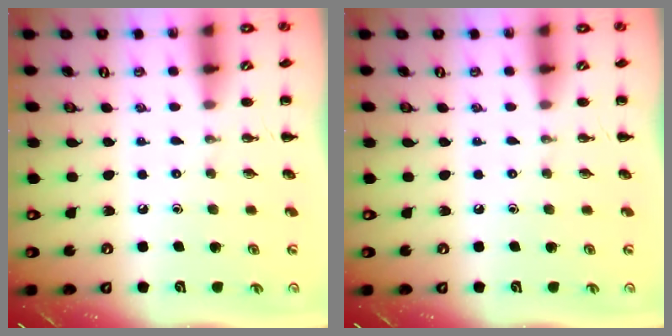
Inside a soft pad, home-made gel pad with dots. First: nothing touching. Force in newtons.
{"total": 0.0}